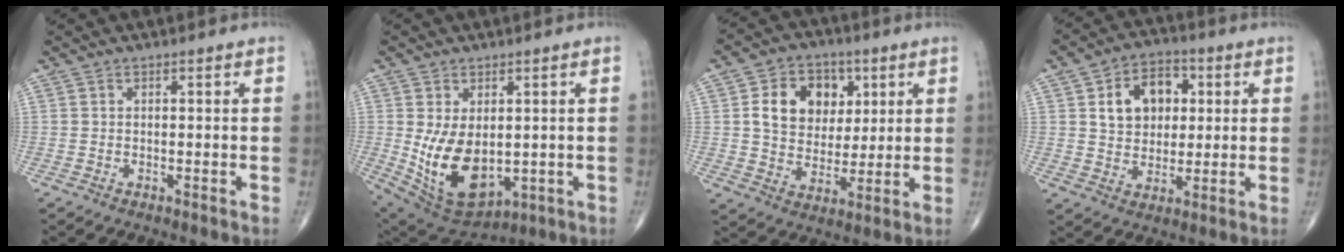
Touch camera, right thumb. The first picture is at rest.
{"total": 13.8, "force": [-0.7, 8.5, 10.8], "torque": [-0.183, -0.014, 0.023]}
{"total": 13.2, "force": [3.6, 10.3, 7.5], "torque": [-0.081, -0.006, 0.062]}
{"total": 11.2, "force": [2.9, 8.3, 6.9], "torque": [-0.074, 0.003, 0.046]}